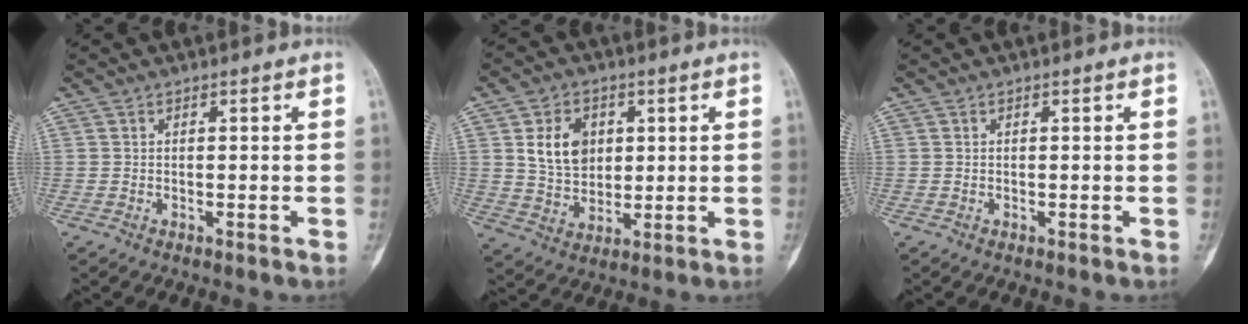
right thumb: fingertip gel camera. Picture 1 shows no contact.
{"total": 9.6, "force": [2.6, 7.2, 5.8], "torque": [-0.070, -0.014, 0.054]}
{"total": 0.0}